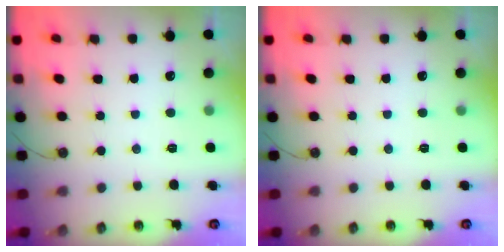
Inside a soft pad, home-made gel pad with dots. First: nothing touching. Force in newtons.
{"total": 0.0}